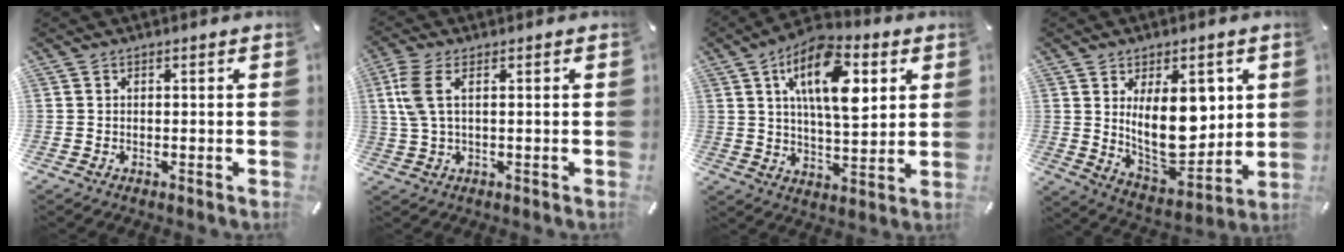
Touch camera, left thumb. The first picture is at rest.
{"total": 5.6, "force": [1.2, 2.0, 5.1], "torque": [-0.121, -0.004, 0.017]}
{"total": 16.1, "force": [6.6, 7.7, 12.5], "torque": [-0.206, -0.010, 0.109]}
{"total": 16.1, "force": [4.2, 8.7, 12.9], "torque": [-0.200, -0.038, 0.070]}